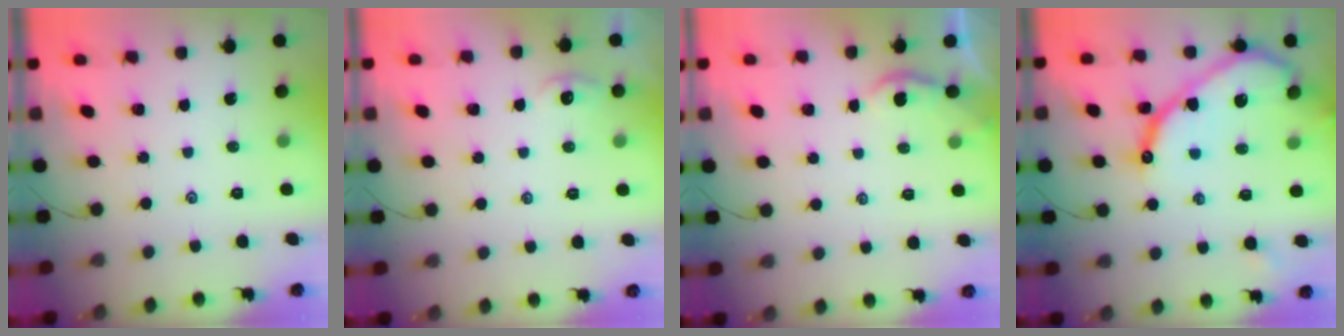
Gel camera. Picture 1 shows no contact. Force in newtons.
{"total": 0.0}
{"total": 2.0, "press": 1.9, "slide": 0.4}
{"total": 16.9, "press": 16.9, "slide": 1.1}